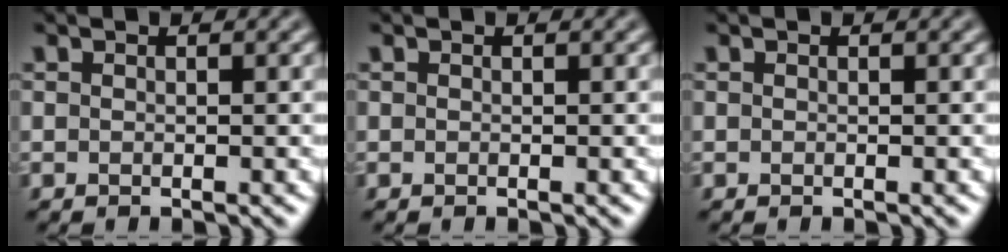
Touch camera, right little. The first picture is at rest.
{"total": 0.0}
{"total": 0.0}